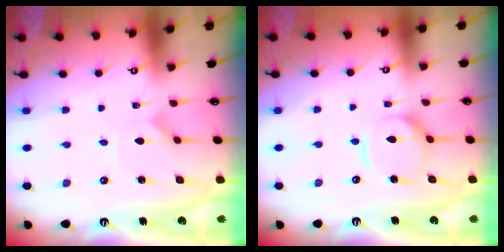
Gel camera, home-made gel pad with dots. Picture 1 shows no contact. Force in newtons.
{"total": 9.6, "press": 9.6, "slide": 0.9}